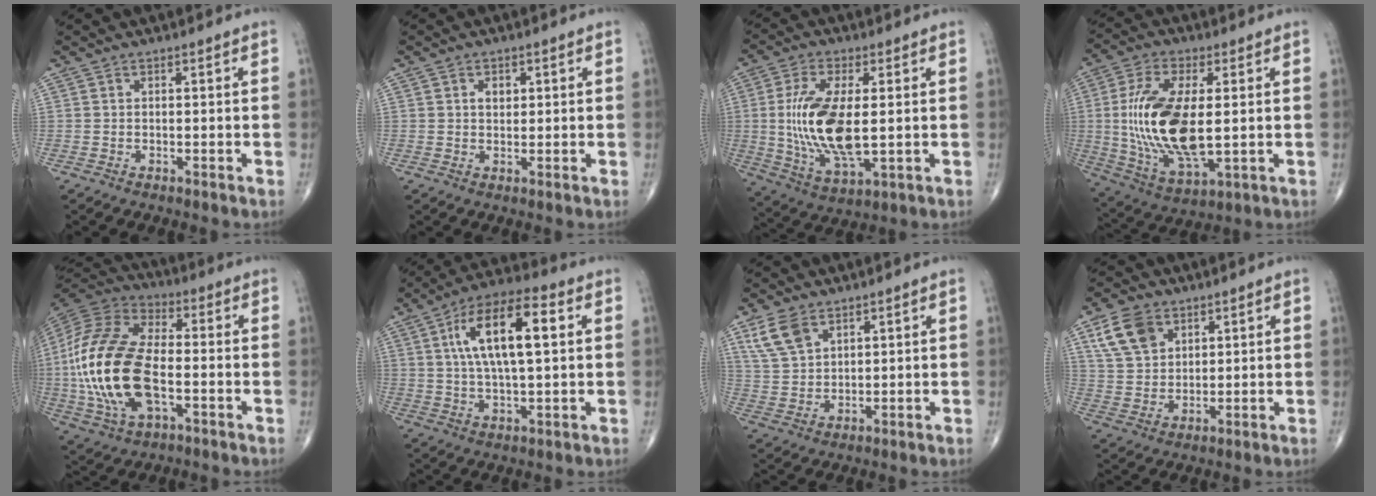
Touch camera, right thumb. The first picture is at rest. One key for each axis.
{"total": 2.3, "fx": 0.7, "fy": 1.6, "fz": 1.4, "tx": -0.012, "ty": -0.002, "tz": 0.010}
{"total": 16.5, "fx": 0.4, "fy": 6.9, "fz": 15.0, "tx": -0.309, "ty": -0.018, "tz": 0.016}
{"total": 18.7, "fx": 0.5, "fy": 8.2, "fz": 16.7, "tx": -0.341, "ty": -0.016, "tz": 0.017}
{"total": 23.3, "fx": -3.1, "fy": 12.0, "fz": 19.7, "tx": -0.425, "ty": 0.009, "tz": -0.056}
{"total": 15.2, "fx": 3.8, "fy": 5.6, "fz": 13.7, "tx": -0.240, "ty": 0.012, "tz": 0.060}
{"total": 7.3, "fx": 4.3, "fy": 4.2, "fz": 4.1, "tx": -0.075, "ty": -0.012, "tz": 0.096}
{"total": 9.3, "fx": 4.7, "fy": 6.3, "fz": 4.9, "tx": -0.077, "ty": -0.014, "tz": 0.096}